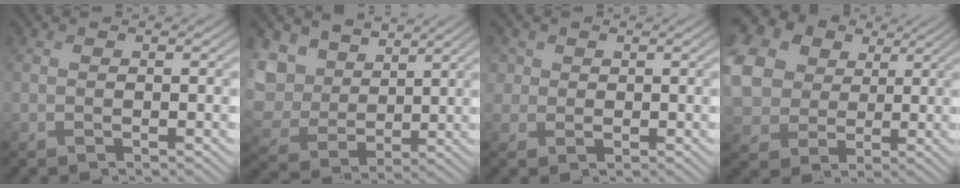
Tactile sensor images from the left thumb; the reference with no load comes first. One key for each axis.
{"total": 8.5, "fx": 4.3, "fy": 6.3, "fz": 3.8, "tx": -0.131, "ty": -0.001, "tz": 0.073}
{"total": 2.9, "fx": 1.0, "fy": 2.6, "fz": 0.7, "tx": -0.031, "ty": 0.002, "tz": 0.022}
{"total": 16.9, "fx": 4.4, "fy": 14.1, "fz": 8.2, "tx": -0.283, "ty": 0.022, "tz": 0.079}